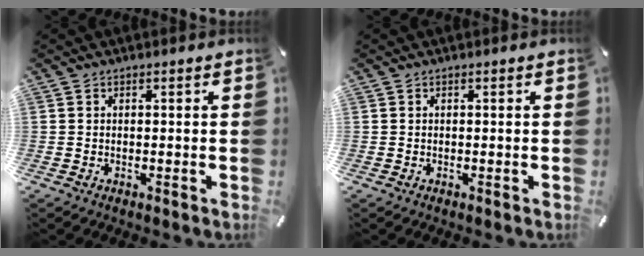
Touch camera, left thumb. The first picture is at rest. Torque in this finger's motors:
{"motor_torque": [0.00, 0.00, -0.01, 0.07, 0.00]}